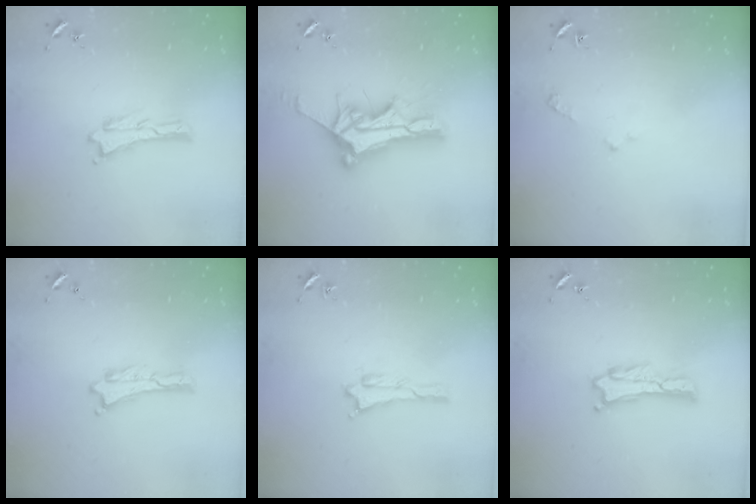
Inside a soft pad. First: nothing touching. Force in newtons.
{"total": 11.7, "press": 11.7, "slide": 0.8}
{"total": 2.3, "press": 2.2, "slide": 0.3}
{"total": 0.0}
{"total": 0.7, "press": 0.7, "slide": 0.2}
{"total": 1.1, "press": 1.1, "slide": 0.2}